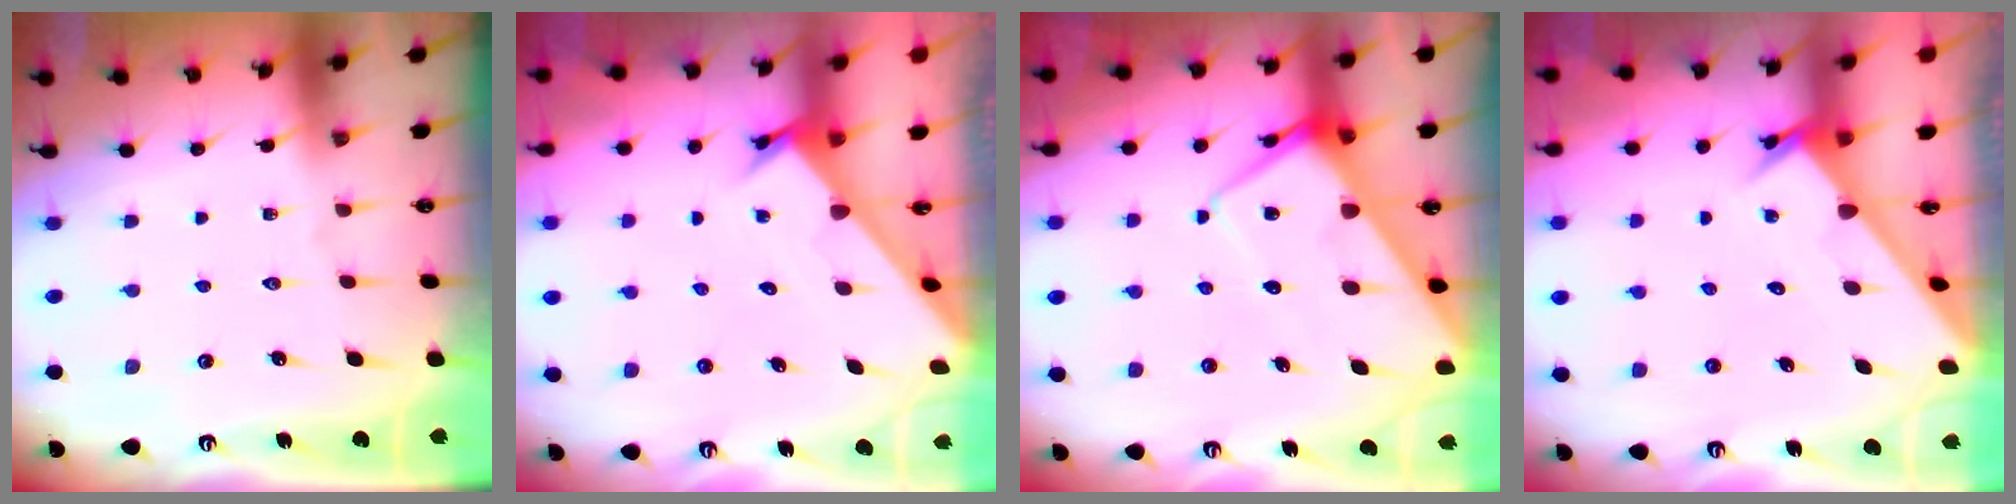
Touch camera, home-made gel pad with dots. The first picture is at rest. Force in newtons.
{"total": 2.3, "press": 2.3, "slide": 0.0}
{"total": 9.3, "press": 9.2, "slide": 0.9}
{"total": 2.7, "press": 2.7, "slide": 0.1}